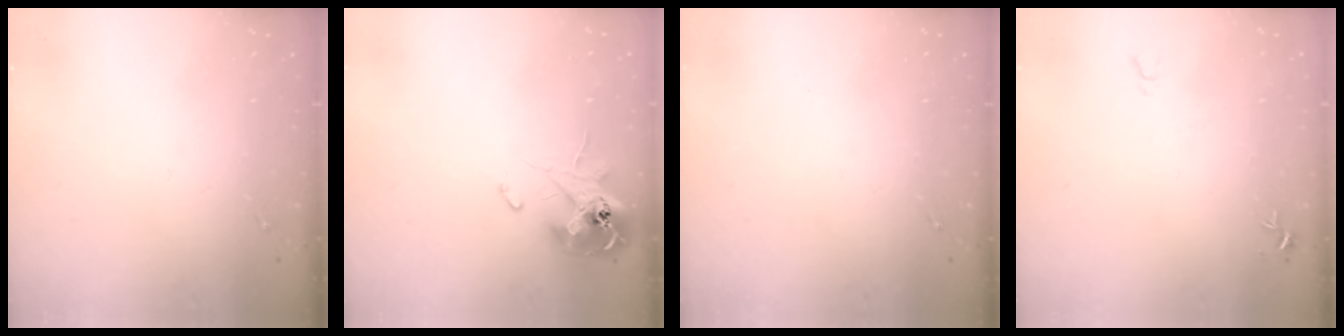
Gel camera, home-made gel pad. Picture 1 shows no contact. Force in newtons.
{"total": 12.7, "press": 12.6, "slide": 1.5}
{"total": 0.0}
{"total": 4.9, "press": 4.9, "slide": 0.6}